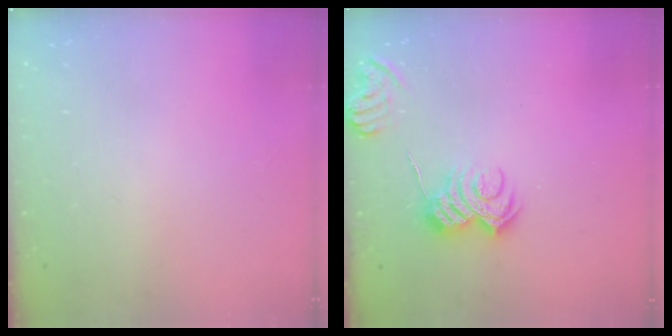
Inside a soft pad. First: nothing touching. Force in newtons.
{"total": 5.4, "press": 5.3, "slide": 1.0}